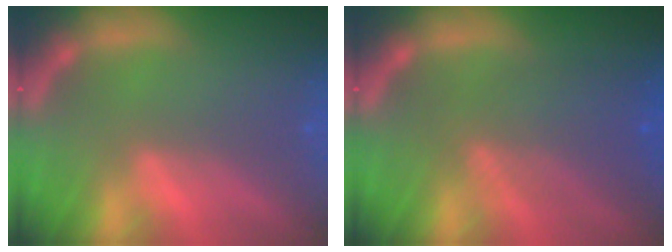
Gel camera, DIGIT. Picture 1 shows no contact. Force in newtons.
{"total": 6.0}